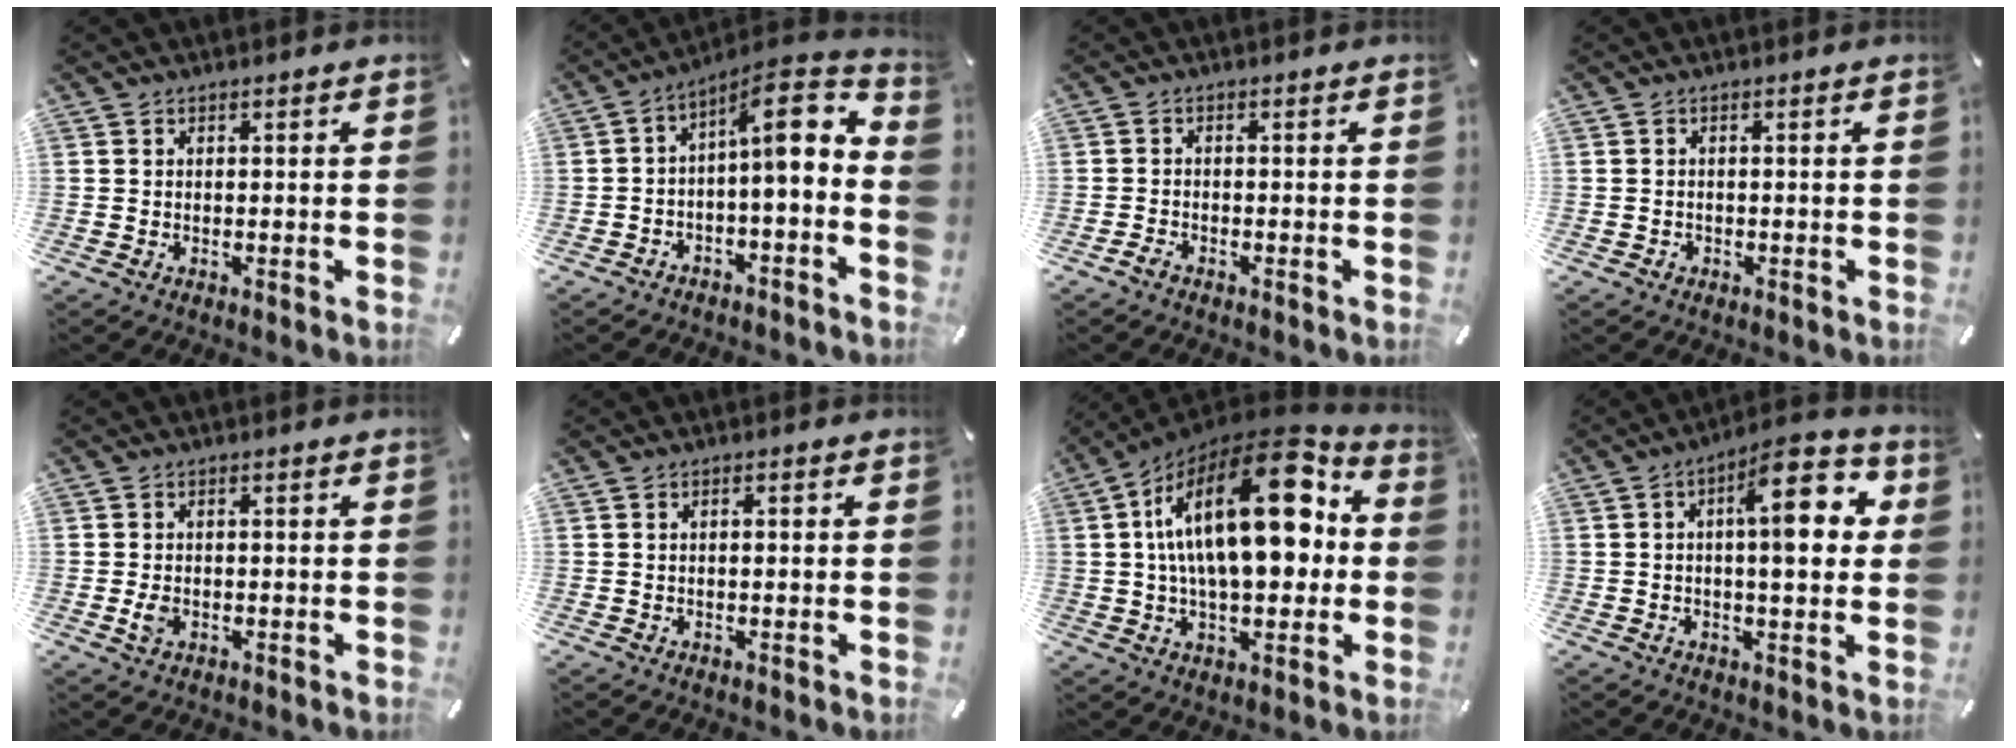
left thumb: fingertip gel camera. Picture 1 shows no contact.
{"total": 8.8, "force": [0.9, 2.9, 8.3], "torque": [-0.114, -0.030, 0.008]}
{"total": 1.4, "force": [-1.2, 0.5, 0.5], "torque": [-0.009, 0.004, -0.022]}
{"total": 0.6, "force": [-0.4, 0.5, 0.1], "torque": [-0.003, 0.003, -0.008]}
{"total": 2.5, "force": [-0.5, 1.6, 1.7], "torque": [-0.045, -0.002, -0.011]}
{"total": 0.9, "force": [0.0, 0.4, 0.8], "torque": [-0.016, 0.002, -0.001]}
{"total": 25.1, "force": [6.1, 11.9, 21.3], "torque": [-0.362, -0.031, 0.090]}
{"total": 14.2, "force": [3.8, 4.9, 12.8], "torque": [-0.171, -0.019, 0.054]}